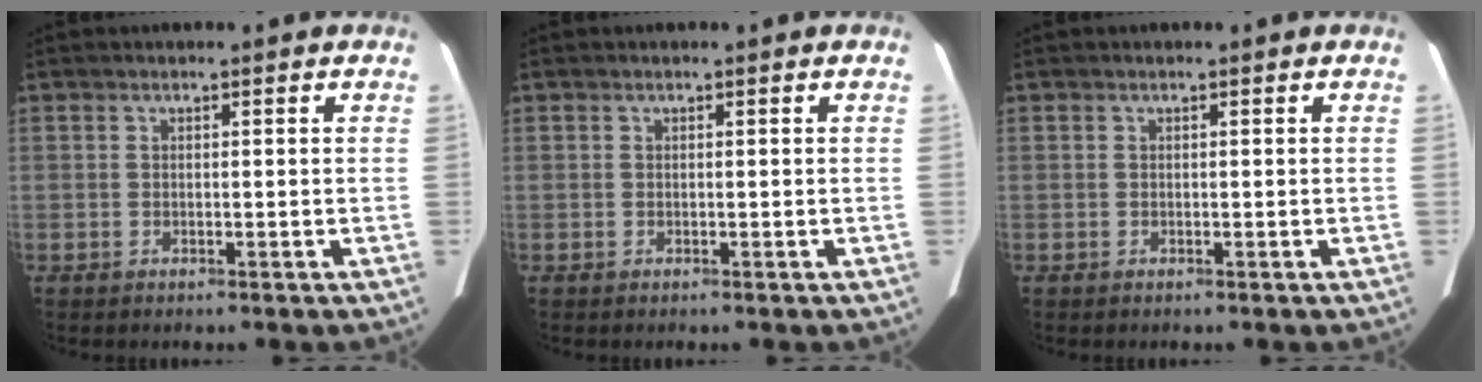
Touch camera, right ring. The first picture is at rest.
{"total": 0.0}
{"total": 0.0}